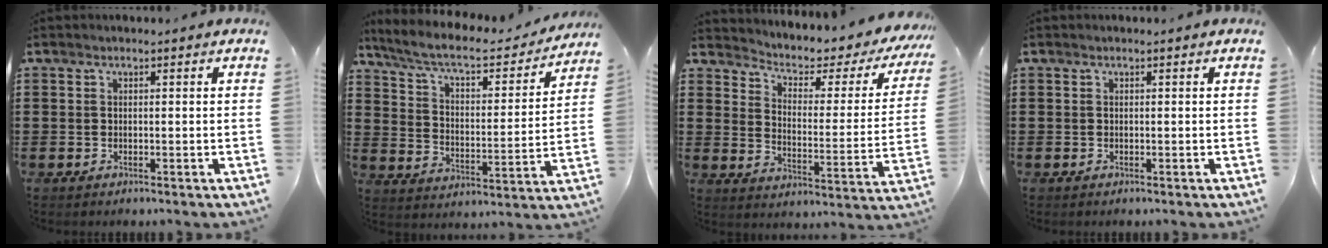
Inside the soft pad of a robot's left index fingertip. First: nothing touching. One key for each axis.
{"total": 6.9, "fx": 5.9, "fy": 1.1, "fz": 3.4, "tx": -0.092, "ty": -0.037, "tz": 0.097}
{"total": 2.8, "fx": 1.9, "fy": 1.4, "fz": 1.5, "tx": -0.048, "ty": -0.021, "tz": 0.020}
{"total": 0.0}